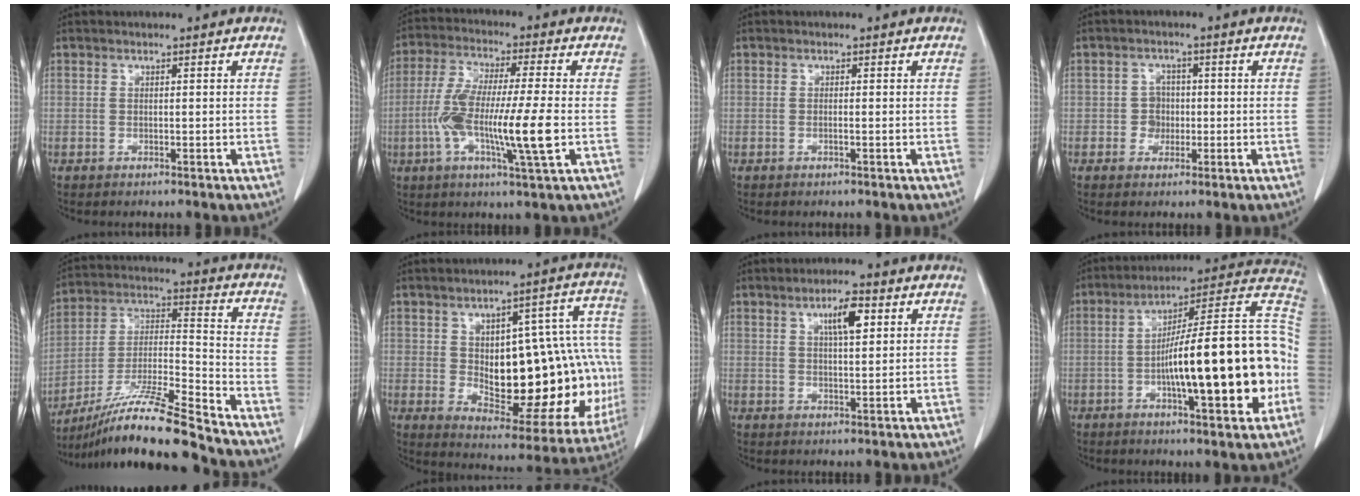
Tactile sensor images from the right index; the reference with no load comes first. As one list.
[{"total": 13.0, "force": [-2.5, 0.7, 12.8], "torque": [-0.247, -0.008, -0.050]}, {"total": 0.0}, {"total": 2.8, "force": [-0.4, 2.6, 0.8], "torque": [-0.004, 0.009, -0.004]}, {"total": 16.6, "force": [-13.9, -1.0, 9.1], "torque": [-0.177, -0.016, -0.253]}, {"total": 25.7, "force": [-1.3, 10.6, 23.4], "torque": [-0.251, 0.037, 0.017]}, {"total": 5.1, "force": [2.1, 1.1, 4.5], "torque": [-0.079, 0.004, 0.036]}, {"total": 23.2, "force": [-4.5, 3.5, 22.5], "torque": [-0.286, 0.028, -0.062]}]